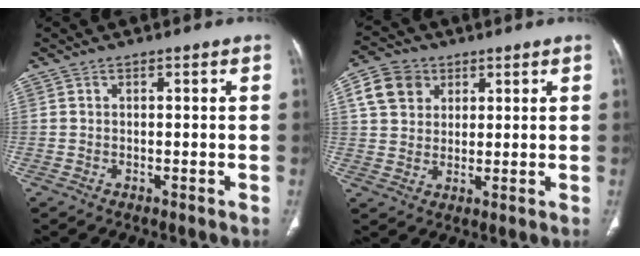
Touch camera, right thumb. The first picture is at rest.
{"total": 8.3, "force": [3.3, 6.7, 3.5], "torque": [-0.045, -0.002, 0.060]}